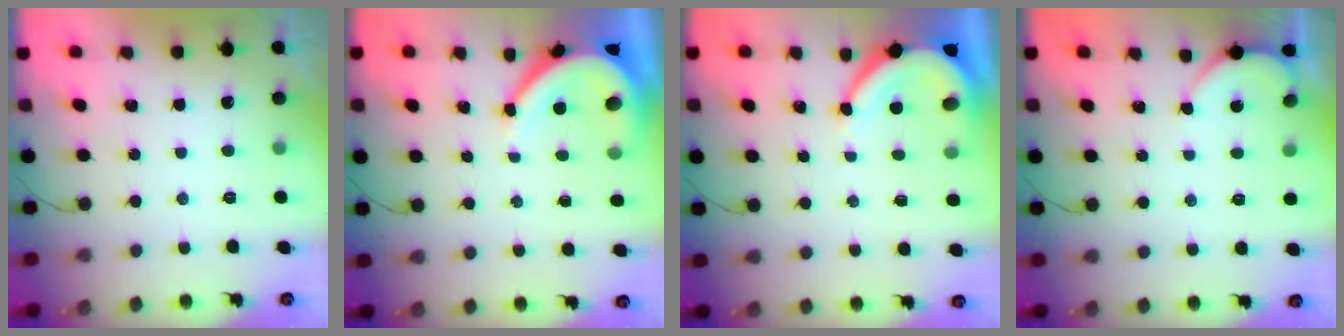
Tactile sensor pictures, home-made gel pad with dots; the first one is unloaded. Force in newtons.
{"total": 9.9, "press": 9.8, "slide": 1.1}
{"total": 7.3, "press": 7.3, "slide": 0.4}
{"total": 2.4, "press": 2.3, "slide": 0.3}